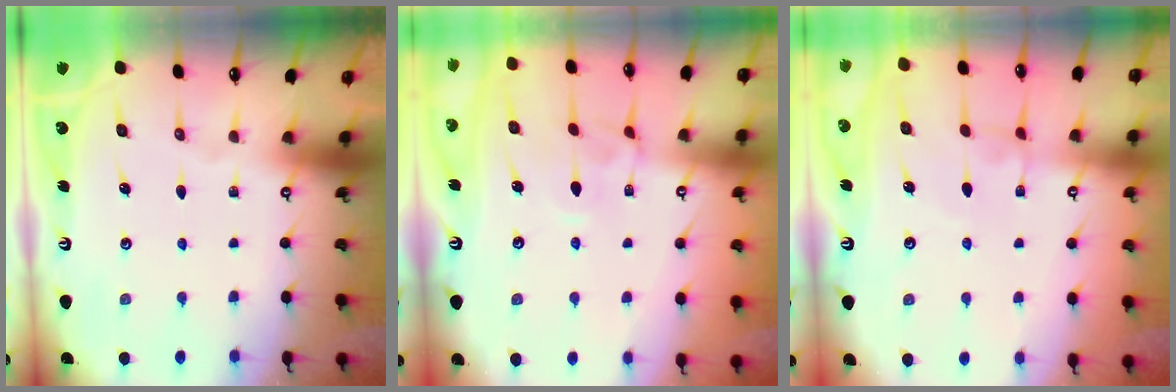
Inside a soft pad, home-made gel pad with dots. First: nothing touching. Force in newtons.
{"total": 3.4, "press": 3.4, "slide": 0.6}
{"total": 1.7, "press": 1.7, "slide": 0.3}